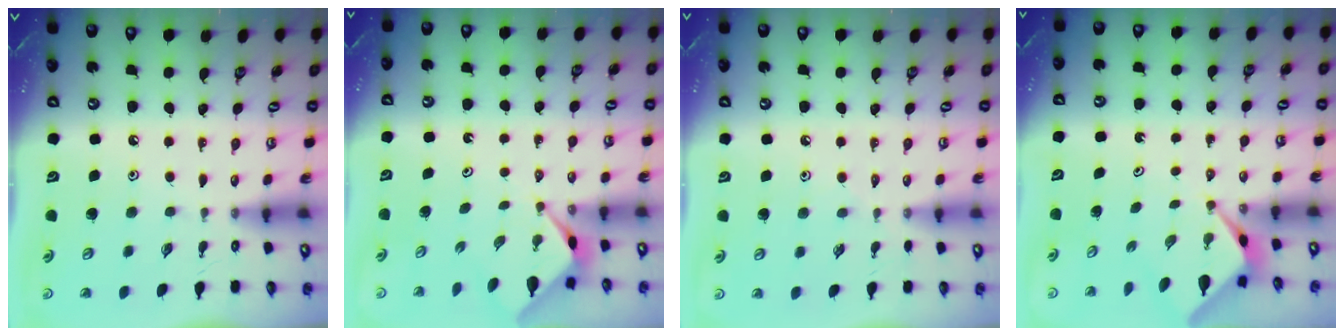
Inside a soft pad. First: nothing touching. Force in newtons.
{"total": 3.2, "press": 3.2, "slide": 0.5}
{"total": 2.8, "press": 2.7, "slide": 0.5}
{"total": 2.6, "press": 2.6, "slide": 0.1}